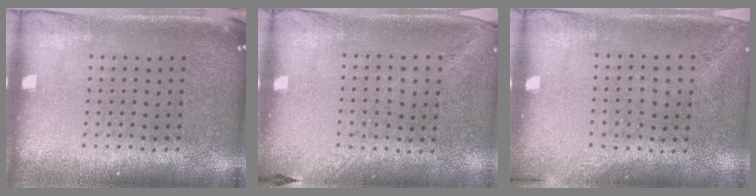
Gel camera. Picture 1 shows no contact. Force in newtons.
{"total": 1.3, "press": 1.0, "slide": 0.9}
{"total": 1.4, "press": 1.0, "slide": 1.0}